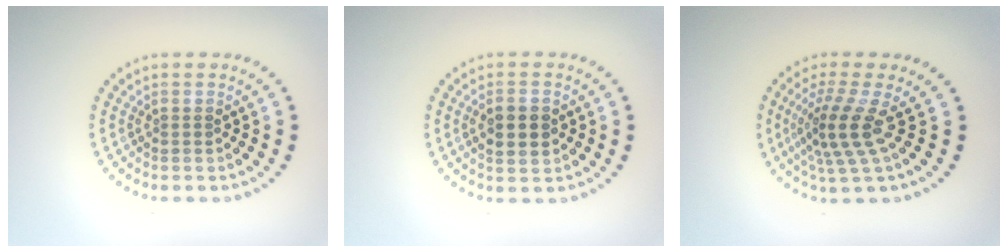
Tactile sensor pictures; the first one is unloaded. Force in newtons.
{"total": 2.7, "press": 2.7, "slide": 0.2}
{"total": 4.0, "press": 2.8, "slide": 2.8}